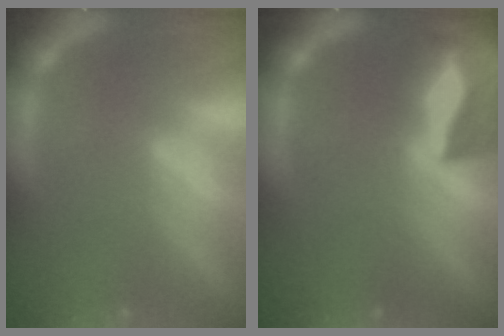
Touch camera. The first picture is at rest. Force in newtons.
{"total": 10.0}